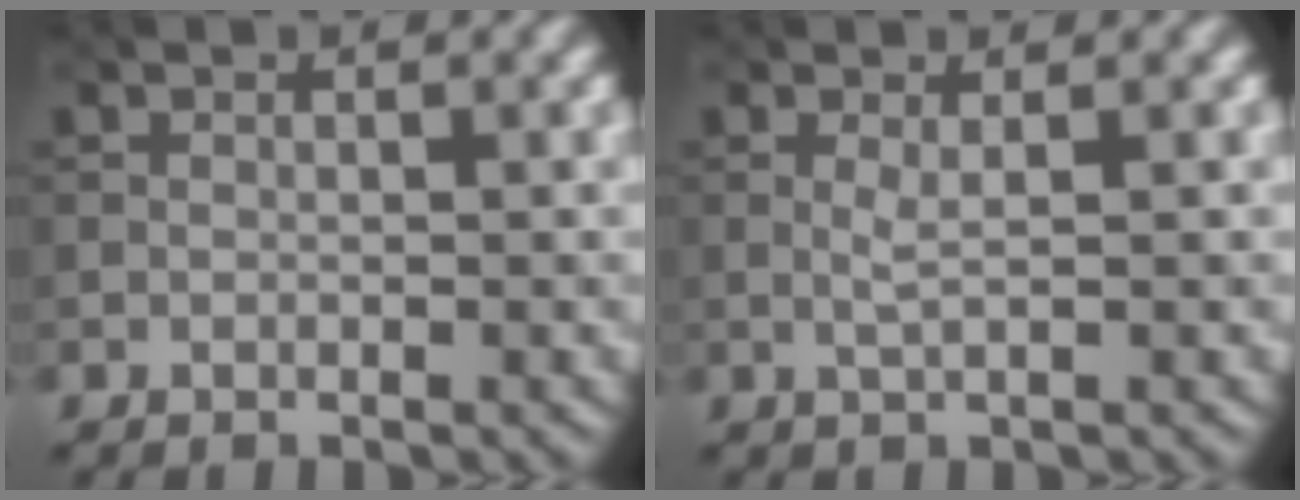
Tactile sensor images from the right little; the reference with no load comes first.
{"total": 1.0, "force": [0.2, 0.1, 1.0], "torque": [-0.023, 0.001, 0.002]}